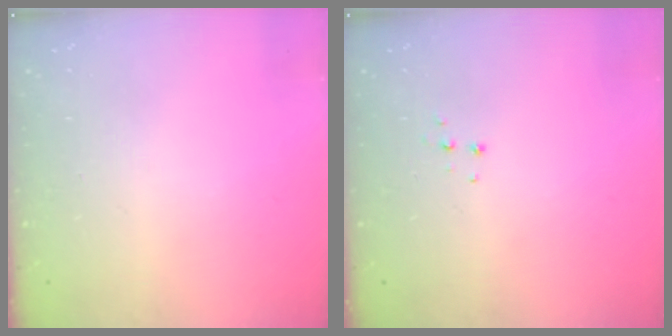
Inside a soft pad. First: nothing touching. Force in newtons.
{"total": 3.9, "press": 3.9, "slide": 0.4}